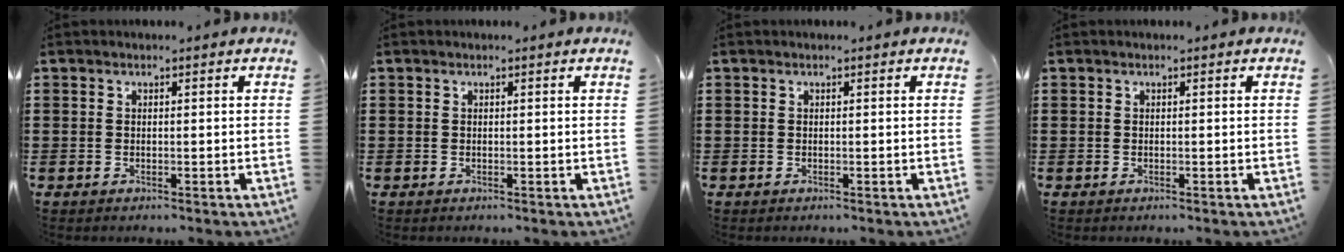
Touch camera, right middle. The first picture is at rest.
{"total": 0.0}
{"total": 0.0}
{"total": 0.0}